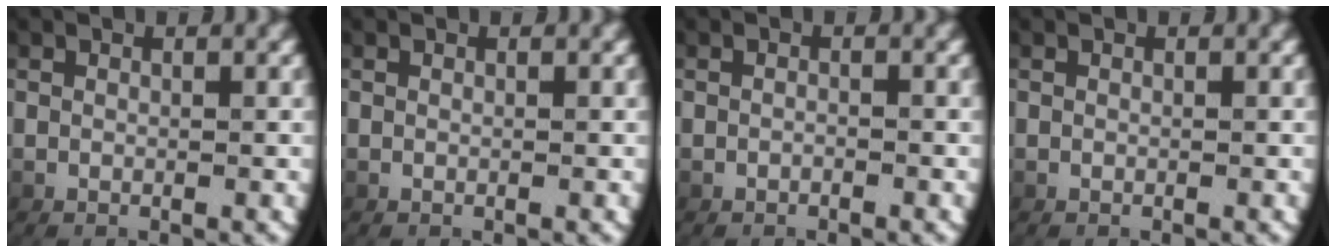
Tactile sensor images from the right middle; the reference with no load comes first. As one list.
[{"total": 0.0}, {"total": 0.7, "force": [-0.5, -0.4, 0.1], "torque": [-0.004, -0.001, -0.007]}, {"total": 0.0}]